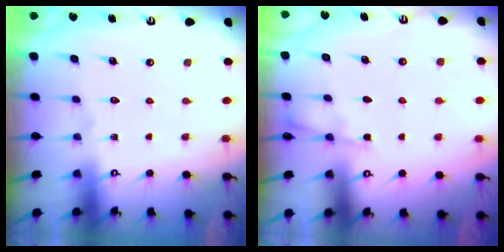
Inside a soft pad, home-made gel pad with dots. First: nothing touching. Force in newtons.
{"total": 2.4, "press": 2.4, "slide": 0.5}